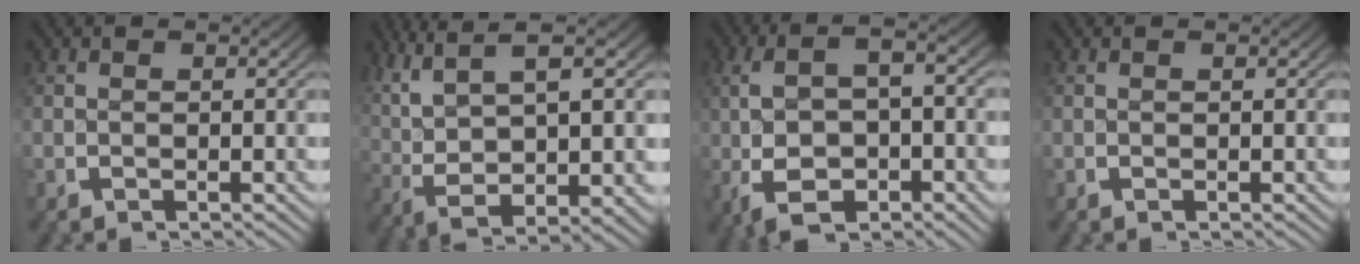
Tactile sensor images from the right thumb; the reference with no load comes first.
{"total": 10.4, "force": [2.3, 5.7, 8.4], "torque": [-0.172, -0.019, 0.058]}
{"total": 7.1, "force": [-0.8, 3.8, 5.9], "torque": [-0.109, -0.004, -0.002]}
{"total": 0.0}